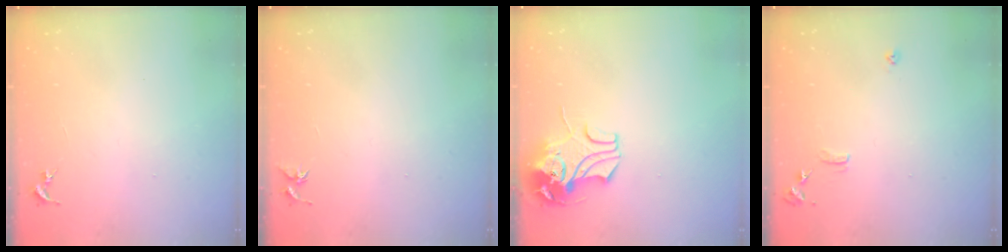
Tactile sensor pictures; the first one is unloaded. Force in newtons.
{"total": 3.7, "press": 3.7, "slide": 0.4}
{"total": 9.6, "press": 9.5, "slide": 1.4}
{"total": 7.4, "press": 7.4, "slide": 0.7}